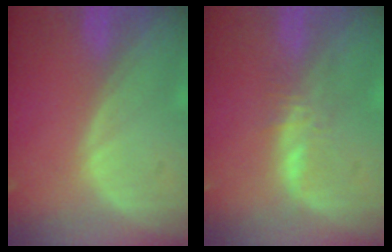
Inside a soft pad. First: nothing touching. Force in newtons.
{"total": 2.9, "press": 2.9, "slide": 0.2}